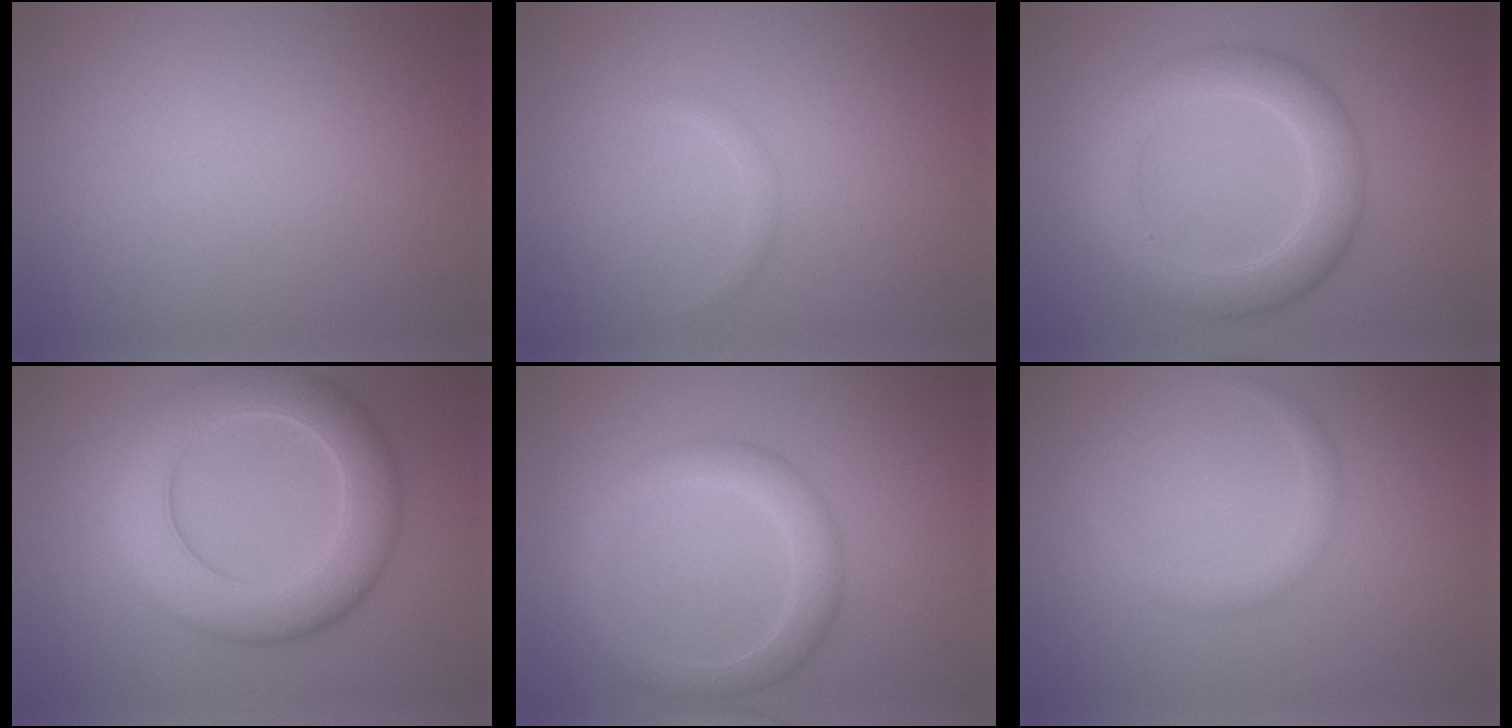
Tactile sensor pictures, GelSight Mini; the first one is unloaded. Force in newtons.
{"total": 0.7, "press": 0.7, "slide": 0.0}
{"total": 5.2, "press": 5.2, "slide": 0.1}
{"total": 7.5, "press": 7.5, "slide": 0.4}
{"total": 3.4, "press": 3.4, "slide": 0.1}
{"total": 1.4, "press": 1.4, "slide": 0.0}